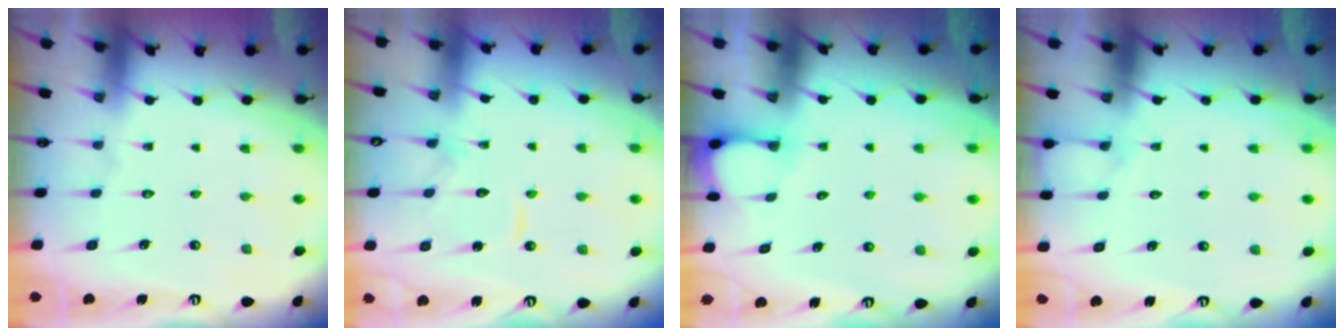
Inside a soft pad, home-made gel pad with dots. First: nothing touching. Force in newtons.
{"total": 11.3, "press": 11.2, "slide": 1.0}
{"total": 2.3, "press": 2.3, "slide": 0.3}
{"total": 3.9, "press": 3.9, "slide": 0.4}